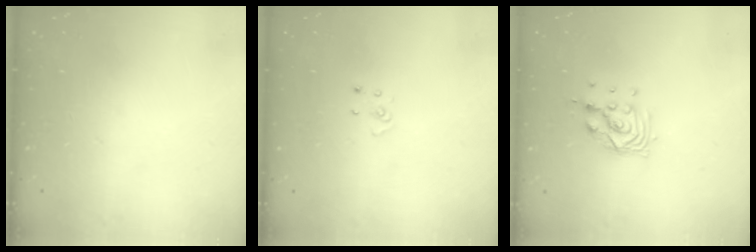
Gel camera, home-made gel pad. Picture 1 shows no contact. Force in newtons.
{"total": 2.5, "press": 2.5, "slide": 0.3}
{"total": 8.5, "press": 8.5, "slide": 0.8}